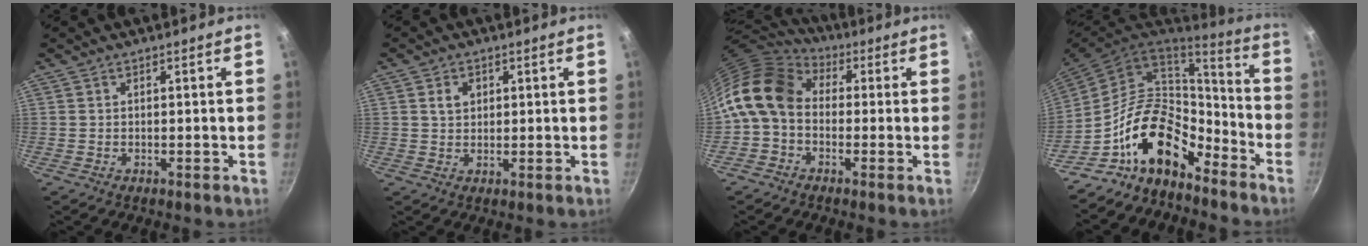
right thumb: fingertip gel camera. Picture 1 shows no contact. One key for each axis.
{"total": 3.0, "fx": 0.9, "fy": 2.3, "fz": 1.6, "tx": -0.013, "ty": 0.000, "tz": 0.016}
{"total": 13.2, "fx": 0.4, "fy": 10.0, "fz": 8.6, "tx": -0.149, "ty": 0.033, "tz": -0.017}
{"total": 18.1, "fx": -9.8, "fy": 10.6, "fz": 10.9, "tx": -0.155, "ty": 0.085, "tz": -0.183}